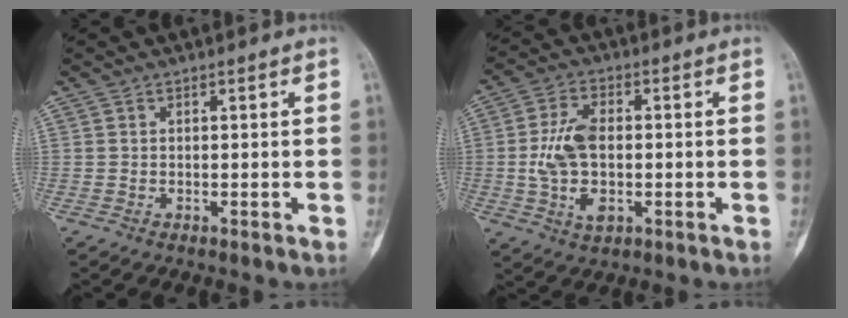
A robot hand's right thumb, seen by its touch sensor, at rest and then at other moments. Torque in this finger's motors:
{"motor_torque": [1.68, 0.89, 0.75, -1.12, 0.29]}